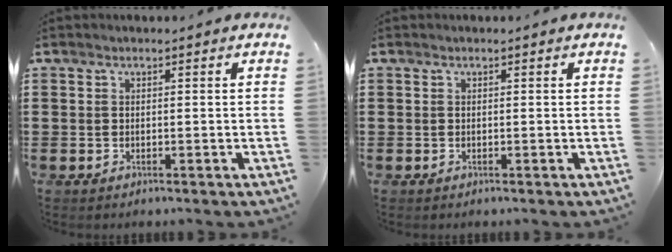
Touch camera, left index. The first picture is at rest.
{"total": 0.0}